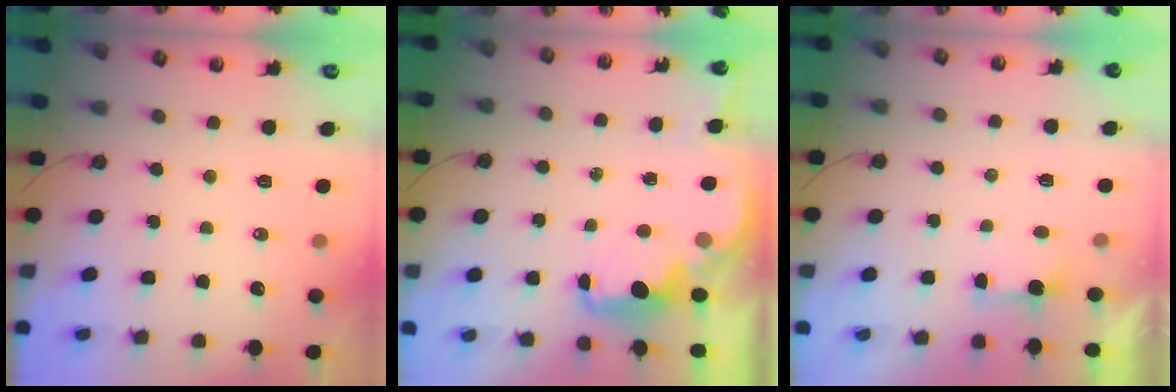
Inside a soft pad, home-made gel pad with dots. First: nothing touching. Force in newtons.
{"total": 2.1, "press": 2.0, "slide": 0.8}
{"total": 1.3, "press": 1.1, "slide": 0.7}